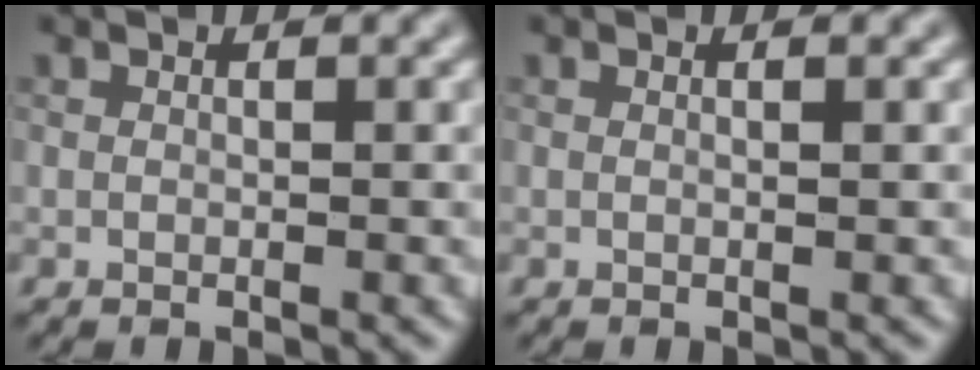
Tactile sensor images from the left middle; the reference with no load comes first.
{"total": 0.9, "force": [0.2, 0.5, 0.8], "torque": [0.003, 0.004, -0.009]}